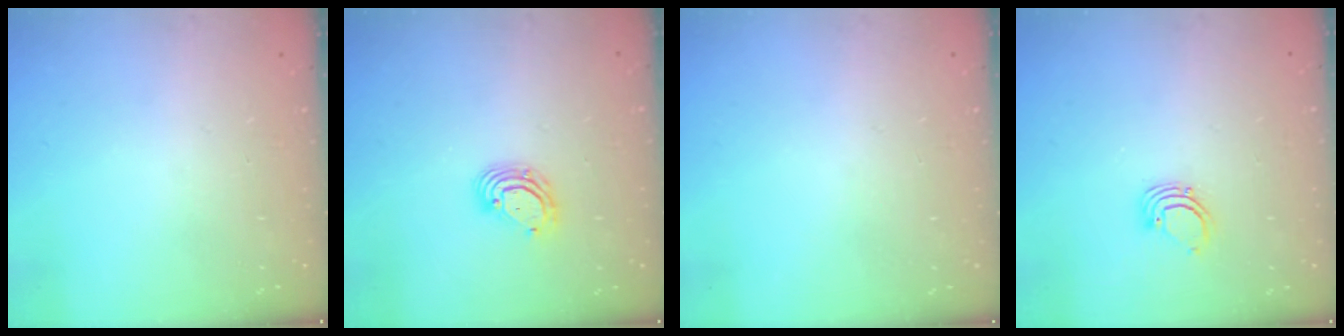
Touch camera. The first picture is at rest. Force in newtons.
{"total": 6.2, "press": 6.1, "slide": 0.9}
{"total": 0.0}
{"total": 2.7, "press": 2.7, "slide": 0.1}